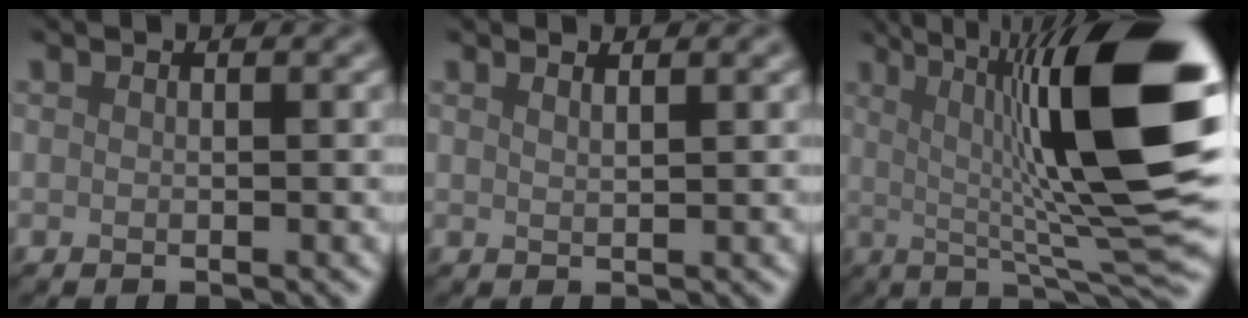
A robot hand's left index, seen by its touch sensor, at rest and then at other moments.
{"total": 1.7, "force": [1.2, 0.6, 1.0], "torque": [0.001, 0.001, 0.002]}
{"total": 15.9, "force": [3.0, 3.2, 15.2], "torque": [-0.211, 0.012, 0.046]}